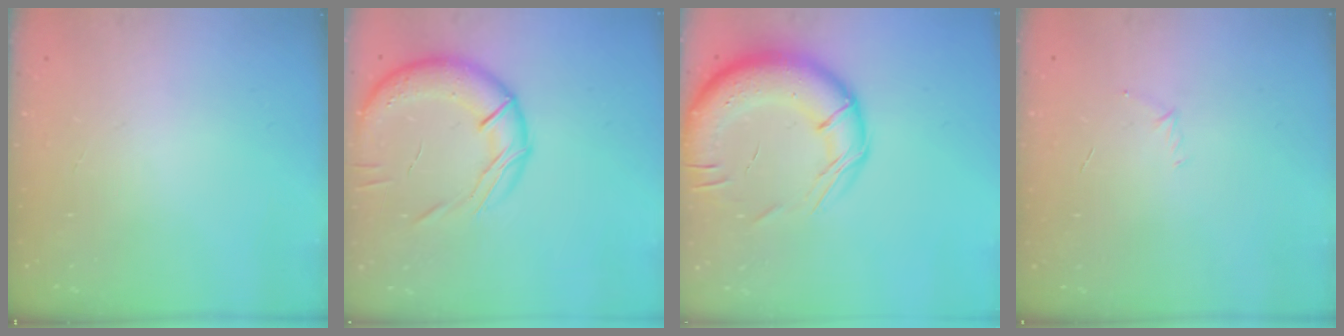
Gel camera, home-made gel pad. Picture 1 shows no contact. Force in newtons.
{"total": 17.5, "press": 17.0, "slide": 4.4}
{"total": 19.8, "press": 19.2, "slide": 4.8}
{"total": 3.1, "press": 2.9, "slide": 0.9}